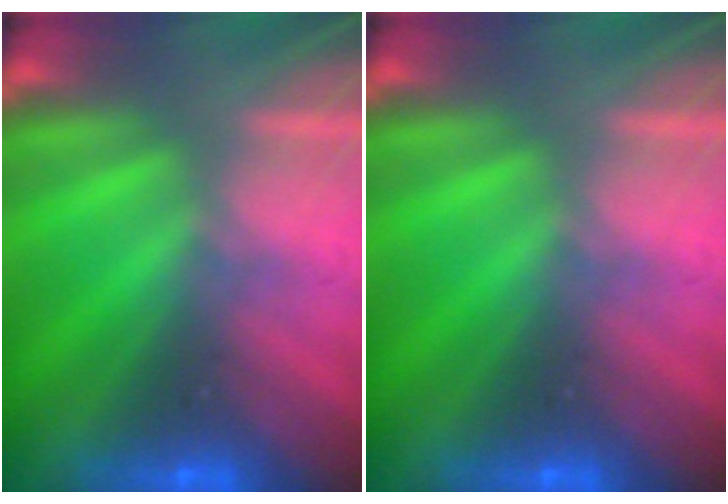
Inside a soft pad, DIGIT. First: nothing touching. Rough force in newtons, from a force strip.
{"total": 0.0}